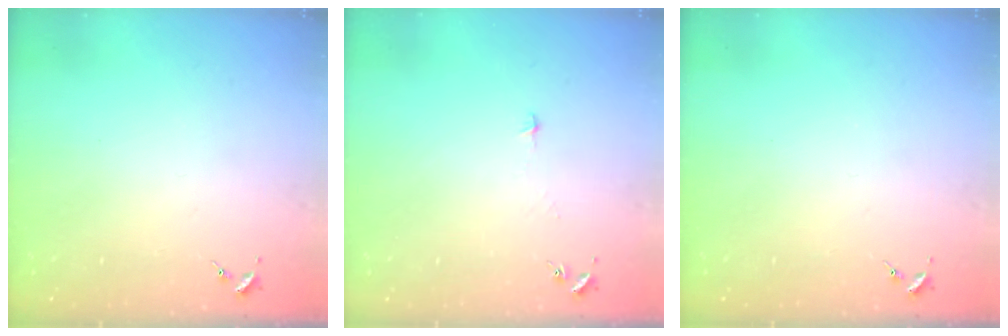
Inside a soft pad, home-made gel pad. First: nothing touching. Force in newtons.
{"total": 2.9, "press": 2.9, "slide": 0.3}
{"total": 0.0}